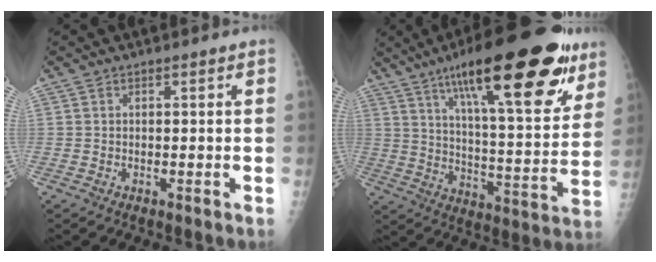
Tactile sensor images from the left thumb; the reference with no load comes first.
{"total": 29.1, "force": [16.6, 8.3, 22.5], "torque": [-0.308, -0.038, 0.254]}